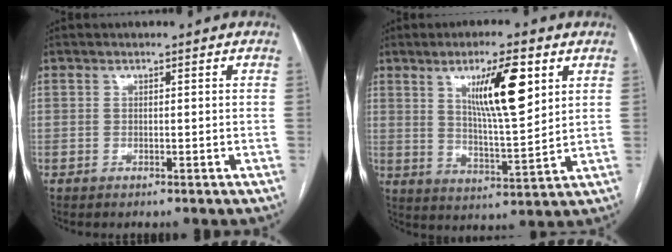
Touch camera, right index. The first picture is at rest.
{"total": 11.2, "force": [4.7, 1.6, 10.0], "torque": [-0.170, -0.004, 0.083]}